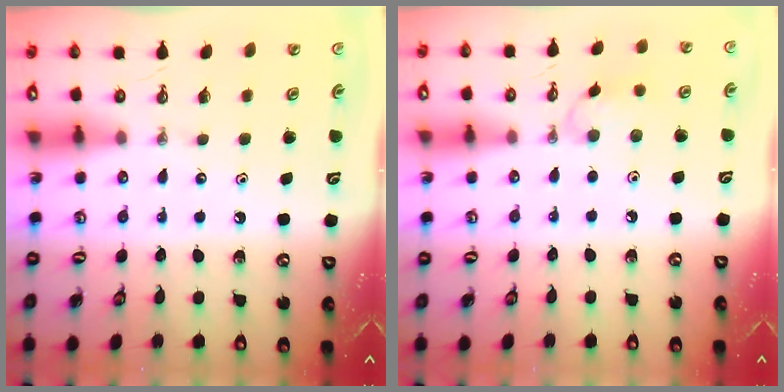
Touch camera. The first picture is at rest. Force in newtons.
{"total": 7.7, "press": 7.1, "slide": 3.2}